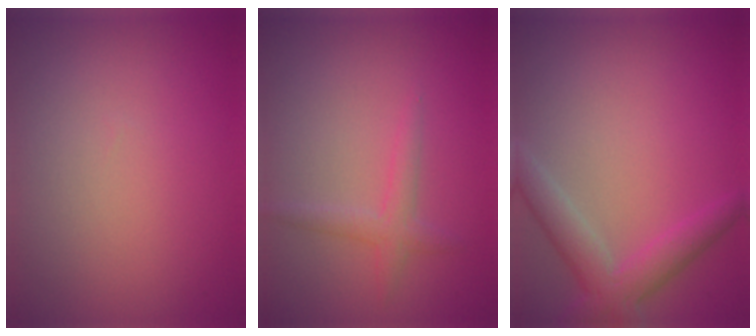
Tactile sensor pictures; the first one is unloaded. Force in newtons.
{"total": 1.7, "press": 1.7, "slide": 0.0}
{"total": 3.7, "press": 3.7, "slide": 0.2}